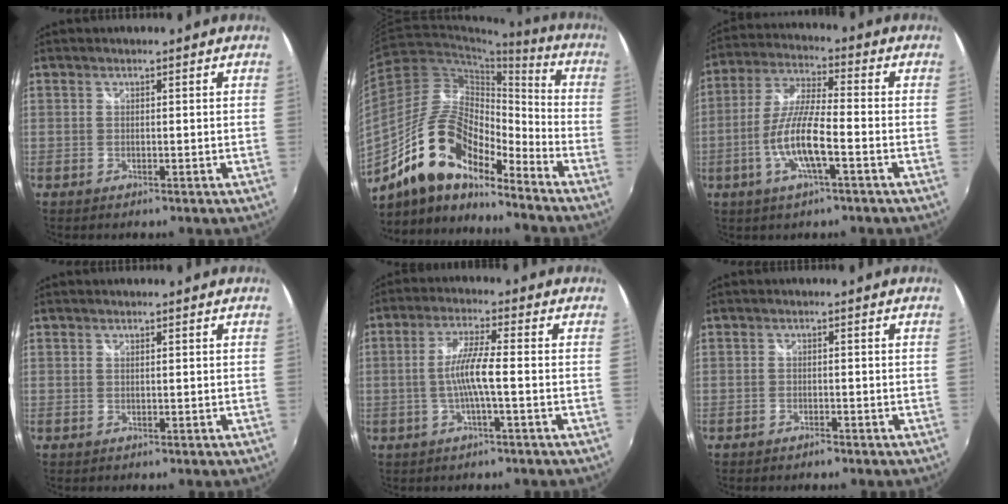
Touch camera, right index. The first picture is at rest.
{"total": 17.3, "force": [-12.7, 6.4, 9.9], "torque": [-0.187, 0.006, -0.245]}
{"total": 10.8, "force": [-3.8, 1.9, 9.9], "torque": [-0.208, -0.004, -0.072]}
{"total": 0.0}
{"total": 6.2, "force": [-1.4, -0.2, 6.0], "torque": [-0.123, 0.002, -0.025]}
{"total": 1.5, "force": [-1.3, 0.6, 0.5], "torque": [-0.012, -0.003, -0.023]}